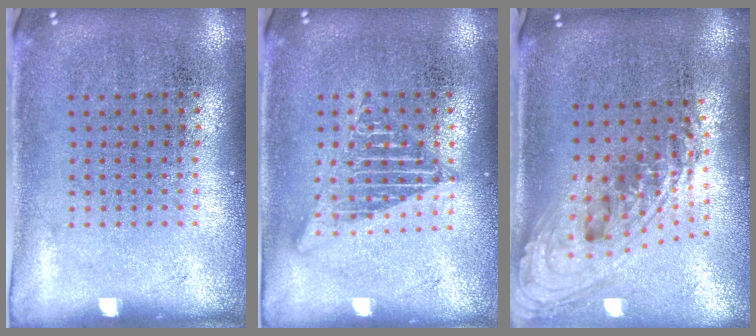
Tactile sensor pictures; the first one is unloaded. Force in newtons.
{"total": 2.8, "press": 2.8, "slide": 0.3}
{"total": 2.3, "press": 1.6, "slide": 1.7}